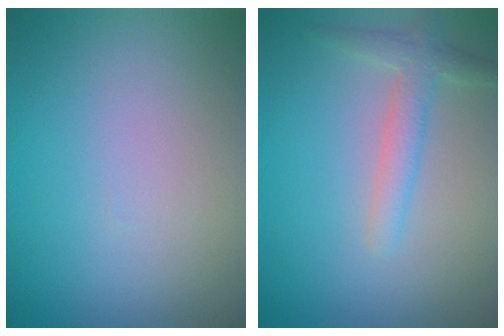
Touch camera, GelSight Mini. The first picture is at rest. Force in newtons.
{"total": 2.4, "press": 2.4, "slide": 0.1}